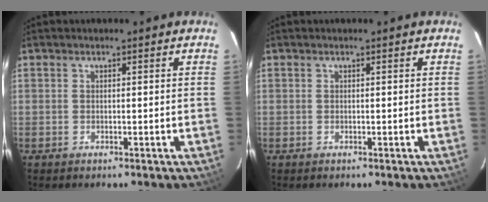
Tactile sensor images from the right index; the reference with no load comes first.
{"total": 0.0}